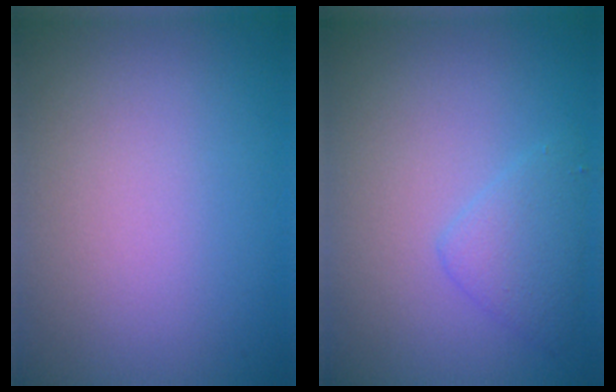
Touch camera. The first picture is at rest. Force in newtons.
{"total": 2.1, "press": 2.1, "slide": 0.0}